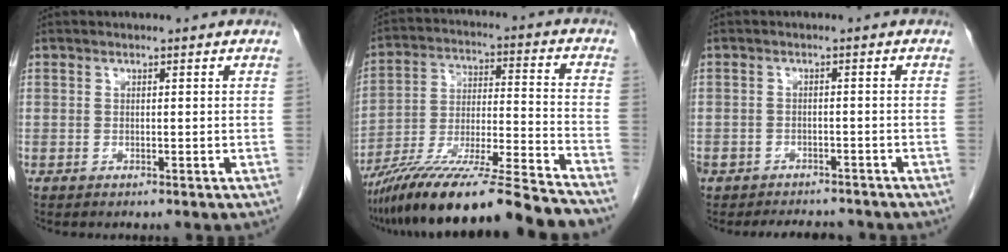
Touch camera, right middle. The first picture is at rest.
{"total": 22.5, "force": [-19.2, -0.4, 11.8], "torque": [-0.194, -0.023, -0.324]}
{"total": 8.3, "force": [-7.0, 3.8, 2.3], "torque": [-0.041, 0.003, -0.090]}